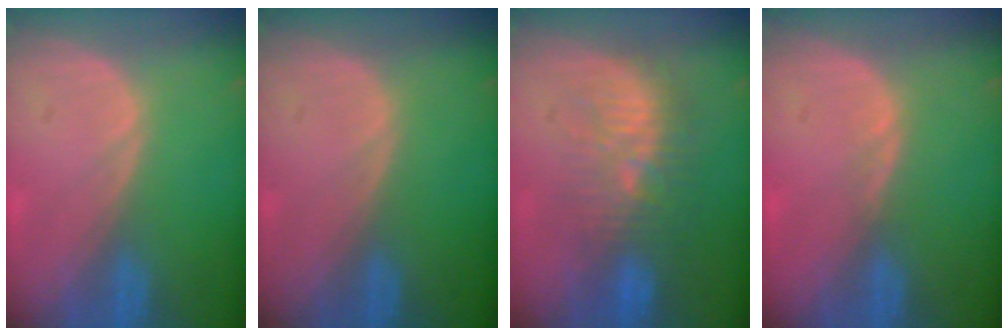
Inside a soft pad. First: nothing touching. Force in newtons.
{"total": 0.0}
{"total": 9.5, "press": 9.1, "slide": 2.7}
{"total": 0.7, "press": 0.7, "slide": 0.2}